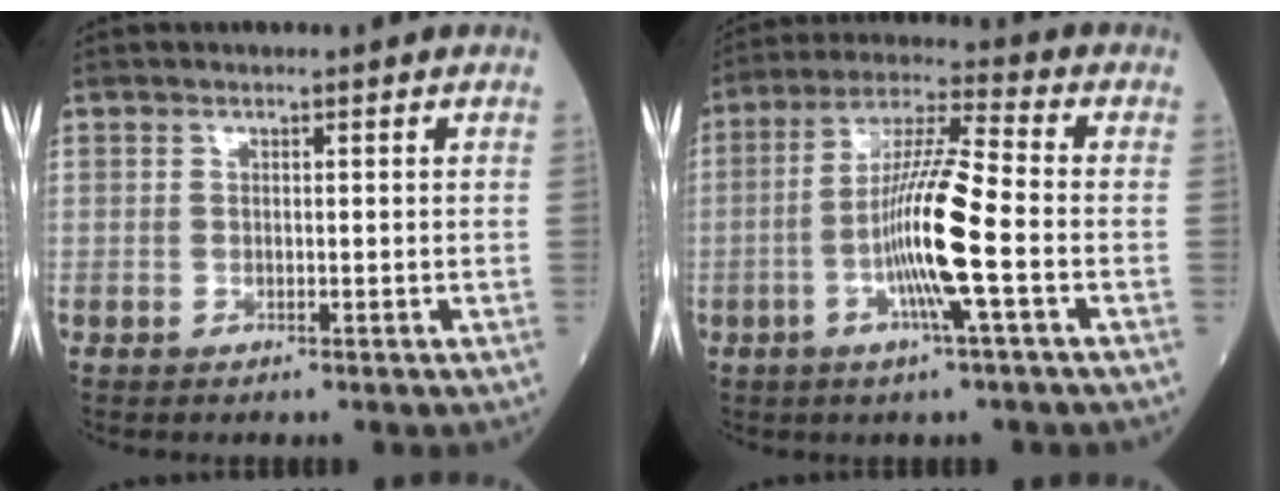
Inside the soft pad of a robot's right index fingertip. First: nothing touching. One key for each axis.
{"total": 11.9, "fx": -3.0, "fy": -0.2, "fz": 11.5, "tx": -0.219, "ty": -0.002, "tz": -0.065}